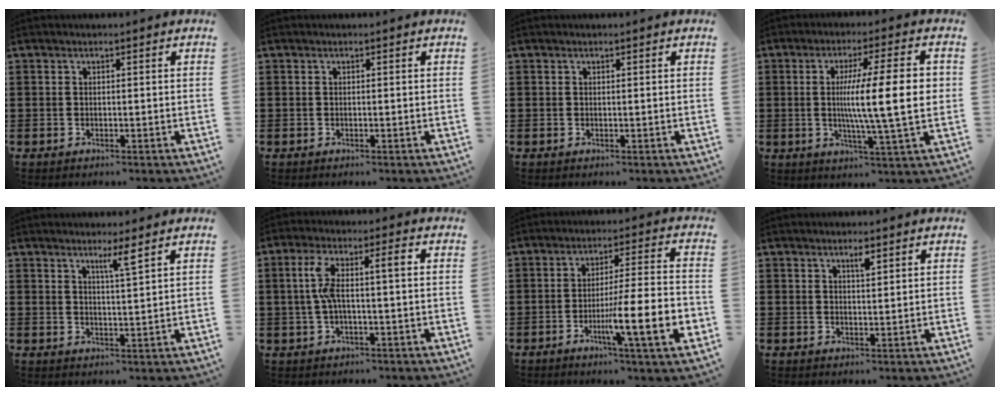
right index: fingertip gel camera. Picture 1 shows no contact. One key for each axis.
{"total": 0.0}
{"total": 0.0}
{"total": 13.4, "fx": 0.6, "fy": 1.9, "fz": 13.3, "tx": -0.216, "ty": -0.002, "tz": 0.007}
{"total": 3.2, "fx": 2.2, "fy": -0.3, "fz": 2.3, "tx": -0.041, "ty": -0.008, "tz": 0.036}
{"total": 6.1, "fx": 0.3, "fy": 1.1, "fz": 6.0, "tx": -0.126, "ty": 0.001, "tz": -0.005}
{"total": 12.1, "fx": -4.2, "fy": 0.9, "fz": 11.3, "tx": -0.192, "ty": -0.011, "tz": -0.077}
{"total": 1.8, "fx": 1.1, "fy": 0.4, "fz": 1.4, "tx": -0.022, "ty": -0.001, "tz": 0.016}